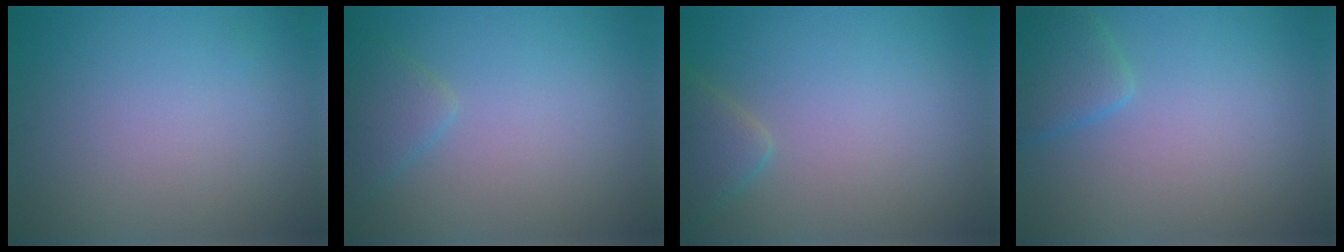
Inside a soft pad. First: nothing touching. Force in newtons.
{"total": 2.3, "press": 2.3, "slide": 0.1}
{"total": 2.6, "press": 2.6, "slide": 0.2}
{"total": 2.9, "press": 2.9, "slide": 0.2}